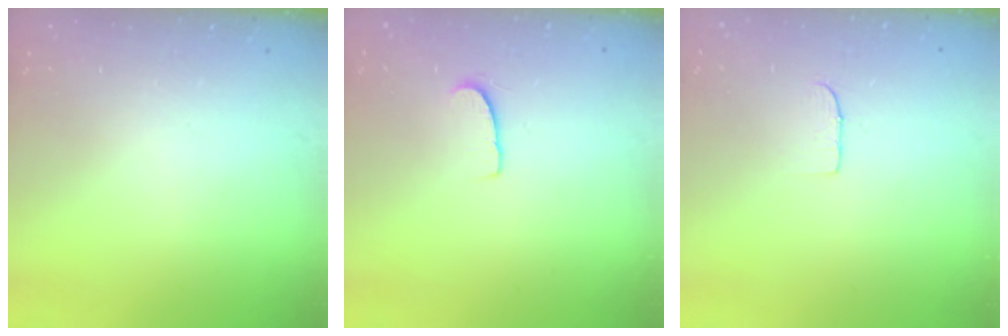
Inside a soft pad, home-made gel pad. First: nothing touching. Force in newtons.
{"total": 5.7, "press": 5.6, "slide": 0.5}
{"total": 4.3, "press": 4.3, "slide": 0.3}